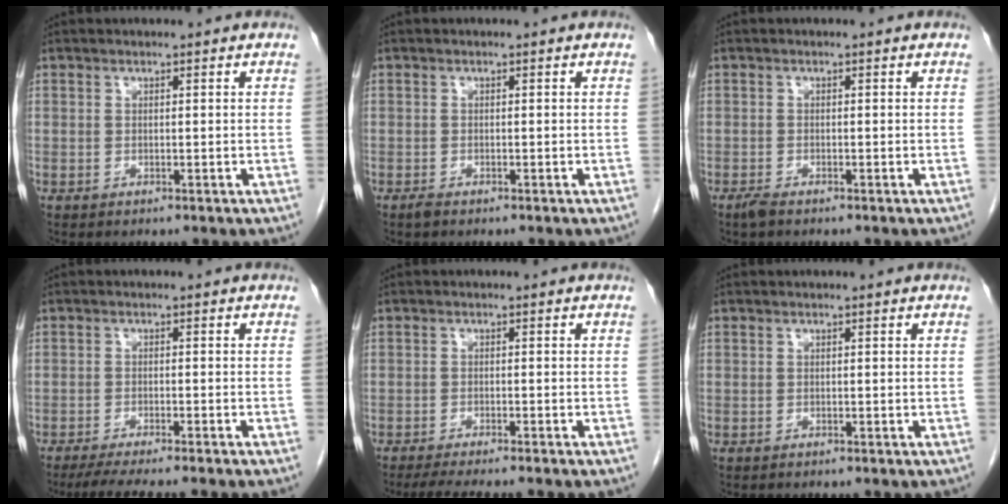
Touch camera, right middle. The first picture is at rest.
{"total": 0.7, "force": [-0.6, 0.2, 0.3], "torque": [-0.012, -0.002, -0.011]}
{"total": 1.3, "force": [-1.1, 0.3, 0.7], "torque": [-0.022, -0.003, -0.020]}
{"total": 7.6, "force": [-6.5, -0.7, 4.0], "torque": [-0.045, -0.019, -0.098]}
{"total": 6.2, "force": [-5.2, -0.4, 3.2], "torque": [-0.039, -0.014, -0.080]}
{"total": 0.0}